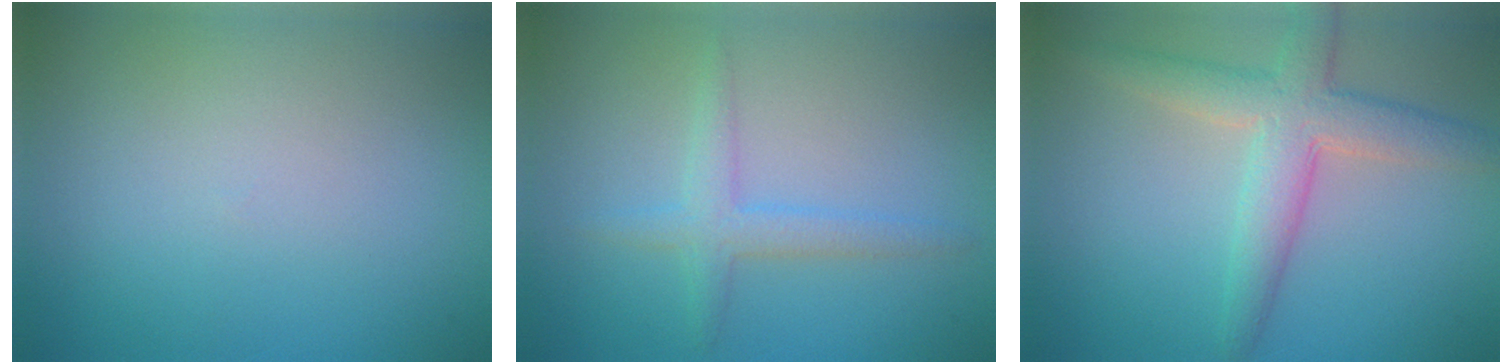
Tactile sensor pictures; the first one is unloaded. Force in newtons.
{"total": 2.3, "press": 2.3, "slide": 0.1}
{"total": 4.8, "press": 4.8, "slide": 0.4}